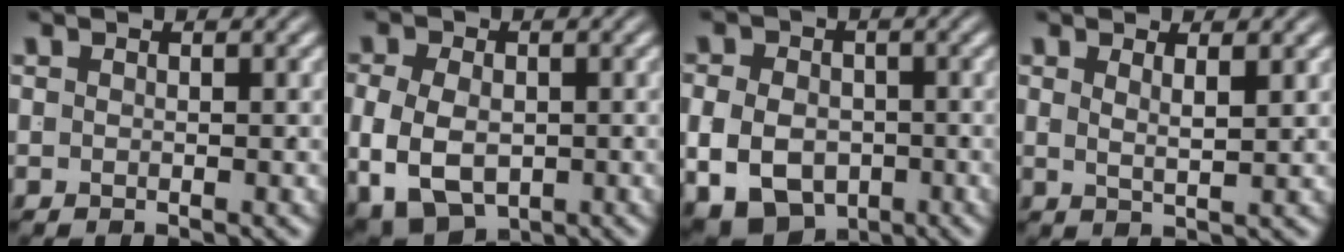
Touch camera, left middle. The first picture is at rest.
{"total": 8.1, "force": [-2.0, 6.4, 4.6], "torque": [-0.108, -0.037, -0.015]}
{"total": 9.6, "force": [-3.6, 7.7, 4.4], "torque": [-0.092, -0.043, -0.049]}
{"total": 1.7, "force": [0.9, -0.9, 1.2], "torque": [-0.014, -0.012, 0.027]}